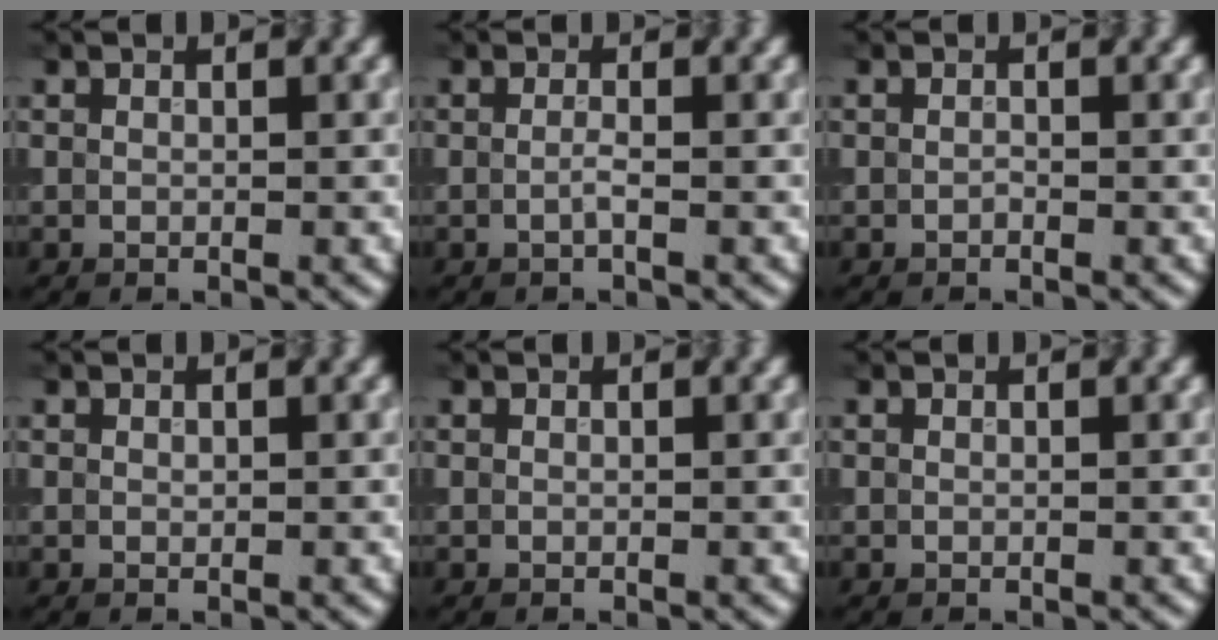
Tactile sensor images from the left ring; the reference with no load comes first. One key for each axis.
{"total": 0.9, "fx": -0.2, "fy": 0.1, "fz": 0.8, "tx": -0.018, "ty": -0.005, "tz": -0.006}
{"total": 0.0}
{"total": 0.0}
{"total": 0.0}
{"total": 0.0}